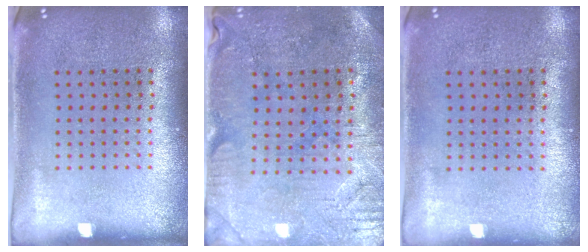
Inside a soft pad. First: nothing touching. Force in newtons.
{"total": 0.6, "press": 0.5, "slide": 0.3}
{"total": 0.0}